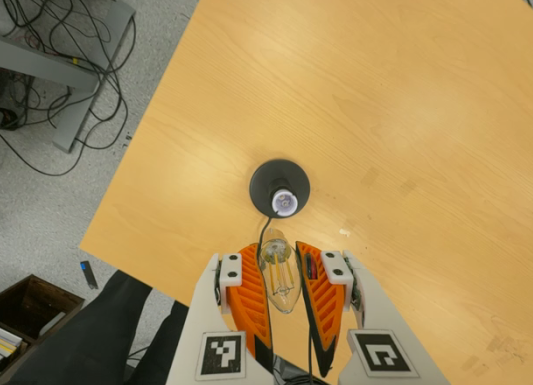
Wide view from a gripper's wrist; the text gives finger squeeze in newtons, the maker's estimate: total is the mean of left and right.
{"total": 22.4, "left": 25.1, "right": 19.8}